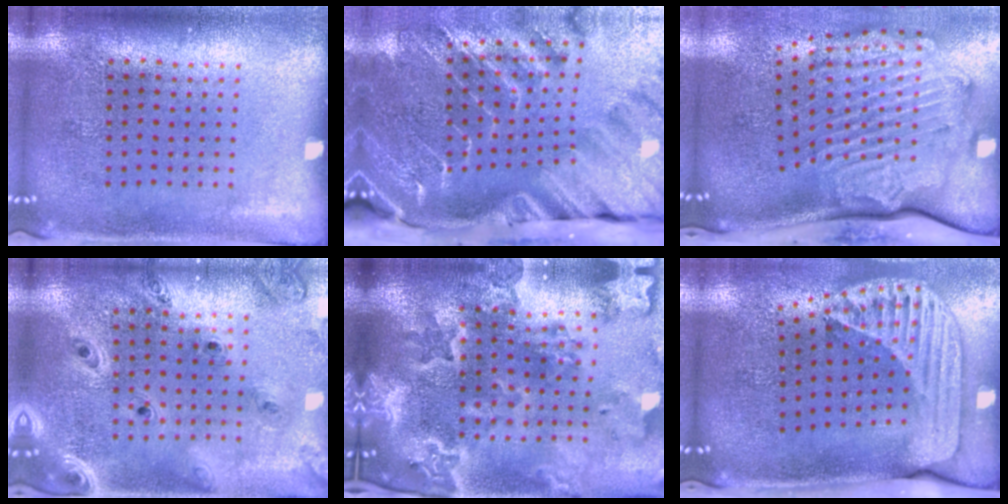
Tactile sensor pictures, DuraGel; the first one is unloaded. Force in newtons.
{"total": 4.1, "press": 3.1, "slide": 2.7}
{"total": 3.3, "press": 2.5, "slide": 2.2}
{"total": 1.4, "press": 1.4, "slide": 0.2}
{"total": 4.7, "press": 3.8, "slide": 2.8}
{"total": 2.6, "press": 1.8, "slide": 1.8}